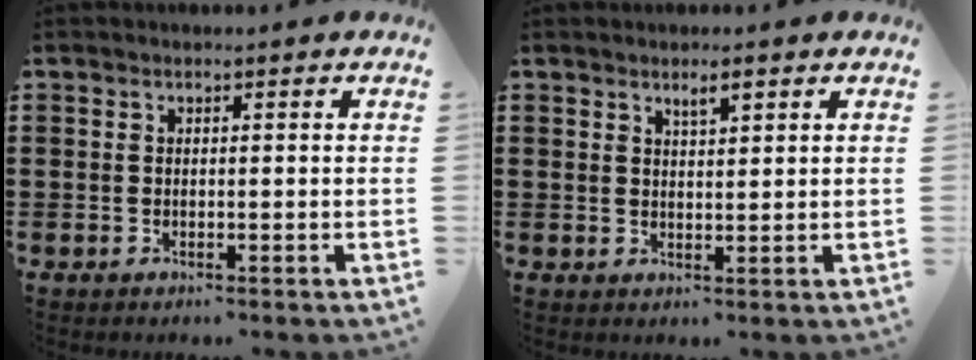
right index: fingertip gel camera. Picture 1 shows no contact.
{"total": 2.2, "force": [1.5, 0.6, 1.5], "torque": [-0.023, 0.000, 0.023]}